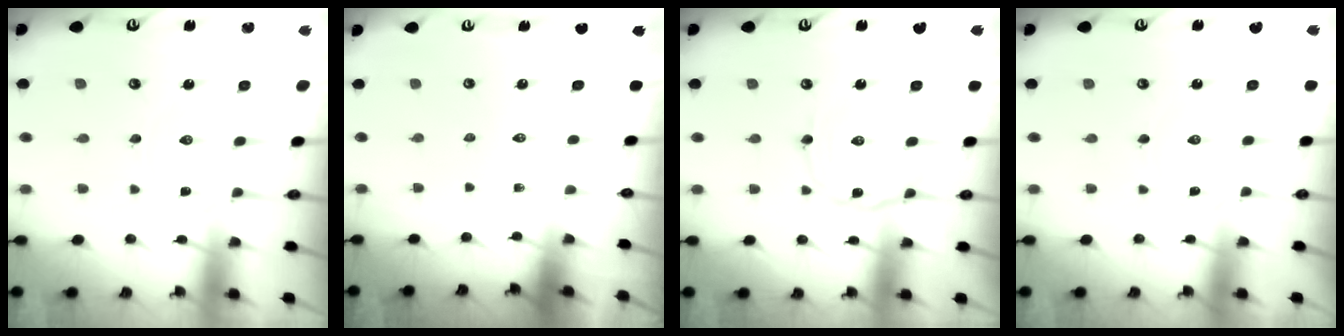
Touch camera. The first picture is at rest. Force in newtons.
{"total": 0.0}
{"total": 2.7, "press": 2.7, "slide": 0.2}
{"total": 0.8, "press": 0.8, "slide": 0.1}